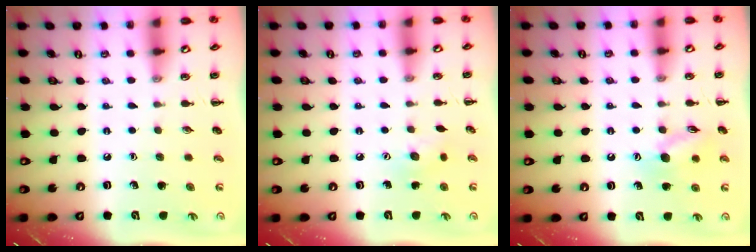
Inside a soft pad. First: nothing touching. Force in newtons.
{"total": 4.7, "press": 4.5, "slide": 1.3}
{"total": 10.7, "press": 10.6, "slide": 1.5}